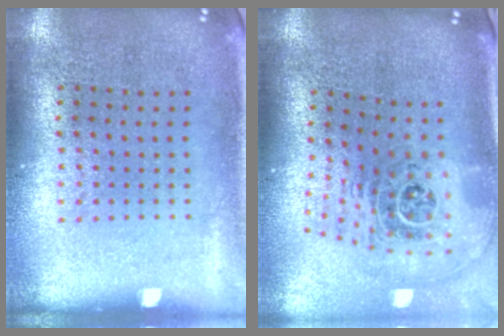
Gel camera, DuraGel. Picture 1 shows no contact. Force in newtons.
{"total": 2.4, "press": 1.6, "slide": 1.7}